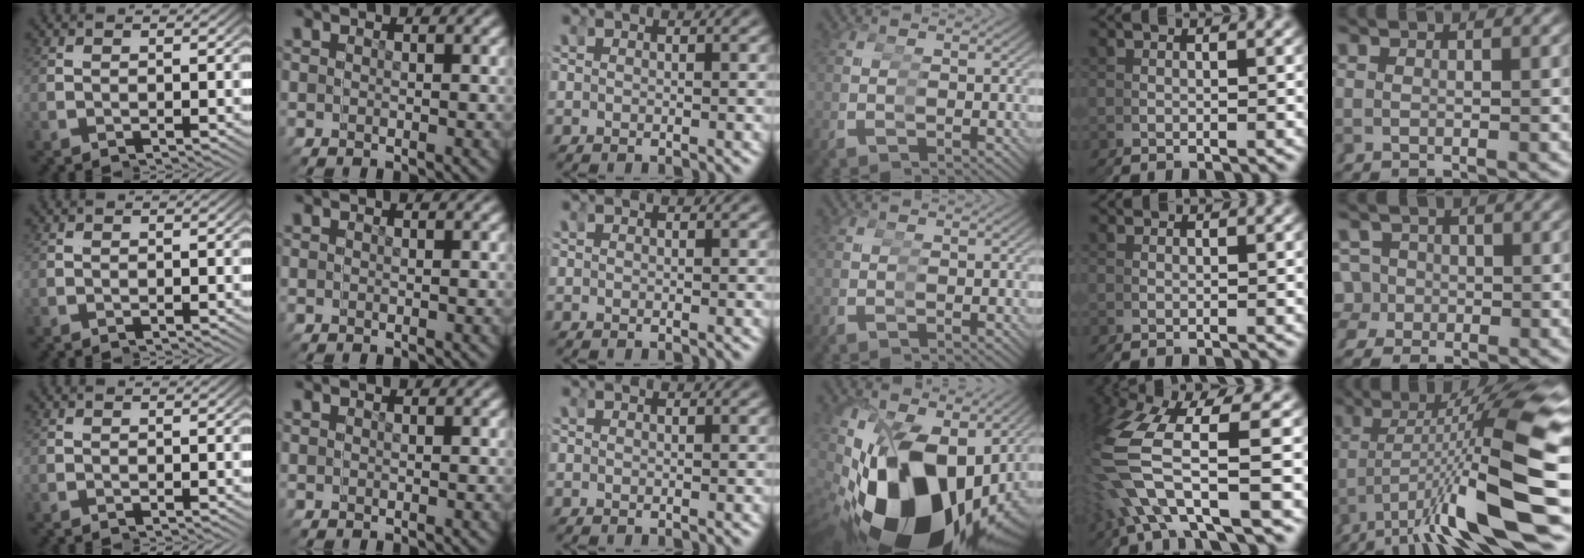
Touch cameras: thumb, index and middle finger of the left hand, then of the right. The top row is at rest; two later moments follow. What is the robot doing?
{"motion": "grasp_and_lifting", "object": "scissors"}